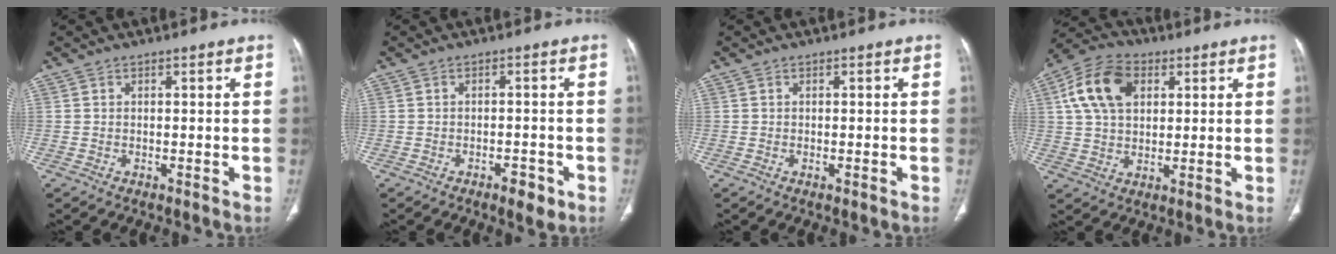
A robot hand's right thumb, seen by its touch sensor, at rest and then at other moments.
{"total": 3.8, "force": [-2.2, 1.6, 2.7], "torque": [-0.032, 0.007, -0.028]}
{"total": 0.9, "force": [-0.4, 0.2, 0.8], "torque": [-0.012, -0.001, -0.006]}
{"total": 12.4, "force": [3.8, 8.3, 8.4], "torque": [-0.146, 0.011, 0.064]}